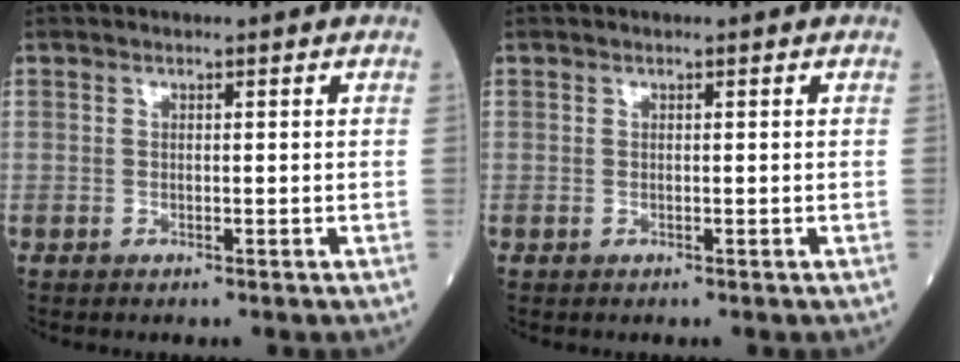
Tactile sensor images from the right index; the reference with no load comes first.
{"total": 0.0}